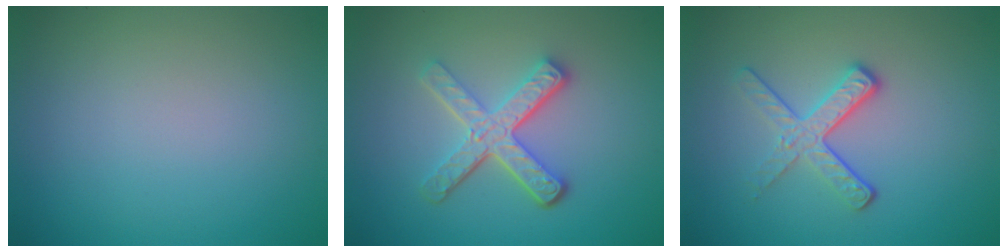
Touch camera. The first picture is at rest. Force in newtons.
{"total": 4.6, "press": 3.5, "slide": 3.0}
{"total": 3.2, "press": 2.4, "slide": 2.1}